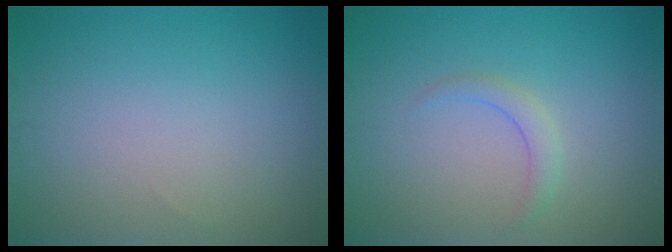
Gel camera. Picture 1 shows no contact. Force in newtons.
{"total": 1.4, "press": 1.4, "slide": 0.0}